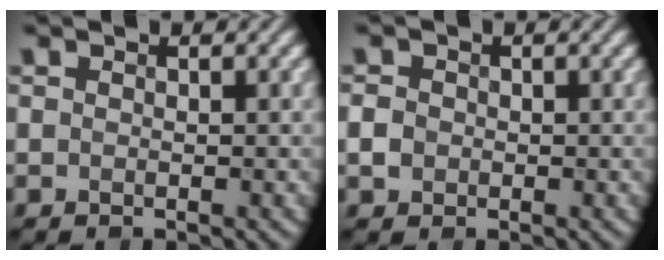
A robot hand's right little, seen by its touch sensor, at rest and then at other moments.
{"total": 1.4, "force": [-0.2, 1.3, 0.4], "torque": [-0.005, 0.001, -0.003]}